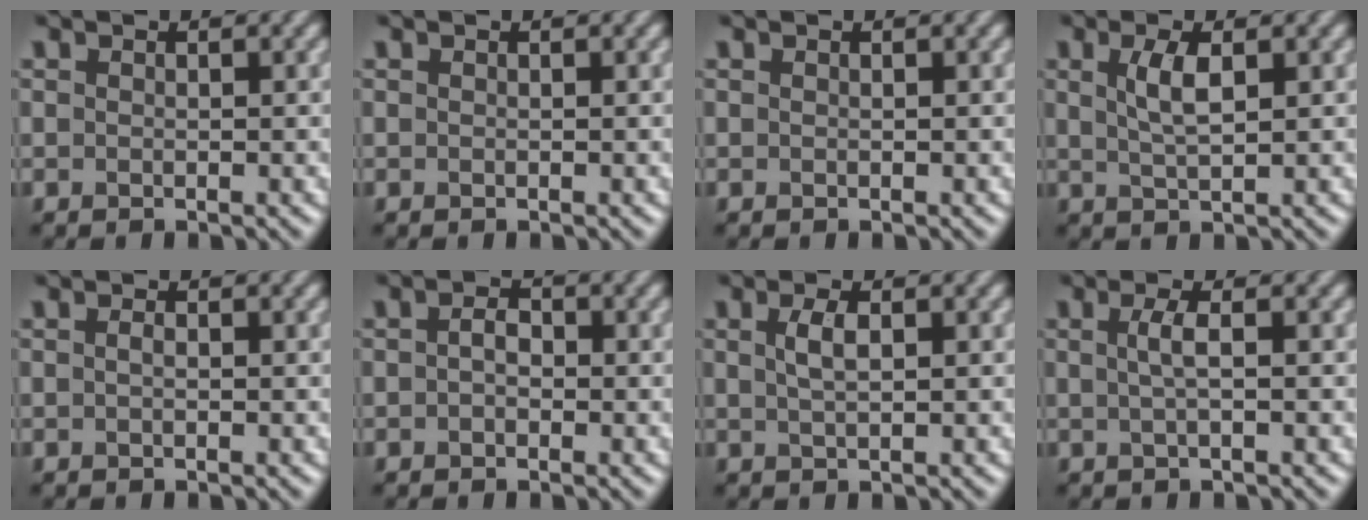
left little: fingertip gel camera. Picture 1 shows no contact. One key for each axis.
{"total": 0.0}
{"total": 0.0}
{"total": 2.7, "fx": 0.8, "fy": 0.9, "fz": 2.4, "tx": -0.050, "ty": 0.002, "tz": 0.017}
{"total": 0.5, "fx": -0.1, "fy": 0.2, "fz": 0.5, "tx": -0.012, "ty": 0.000, "tz": -0.002}
{"total": 1.5, "fx": -0.1, "fy": 1.0, "fz": 1.2, "tx": -0.019, "ty": 0.002, "tz": -0.006}
{"total": 1.9, "fx": 0.5, "fy": 0.7, "fz": 1.7, "tx": -0.037, "ty": 0.003, "tz": 0.010}
{"total": 1.8, "fx": 0.1, "fy": 0.4, "fz": 1.7, "tx": -0.036, "ty": 0.004, "tz": 0.002}